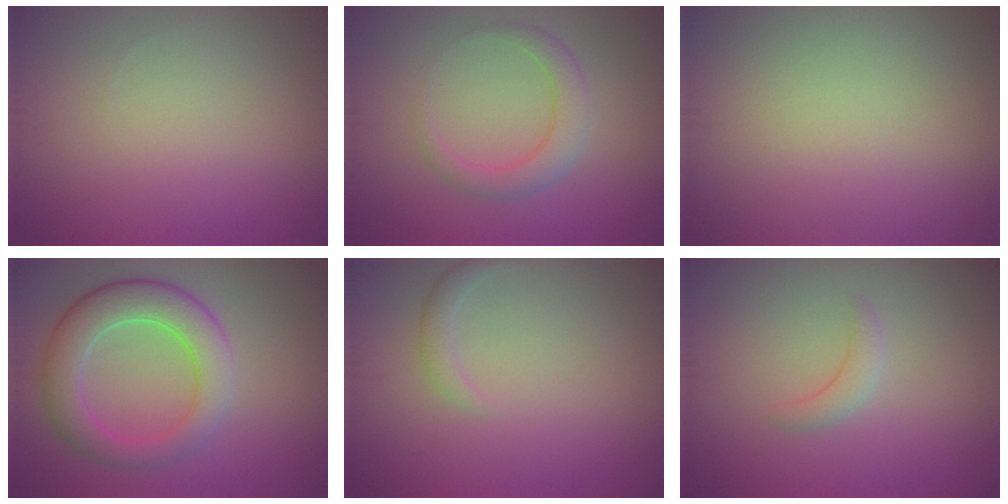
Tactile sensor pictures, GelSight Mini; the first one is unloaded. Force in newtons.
{"total": 2.8, "press": 2.8, "slide": 0.1}
{"total": 0.0}
{"total": 6.6, "press": 6.6, "slide": 0.2}
{"total": 1.3, "press": 1.3, "slide": 0.0}
{"total": 1.6, "press": 1.6, "slide": 0.2}